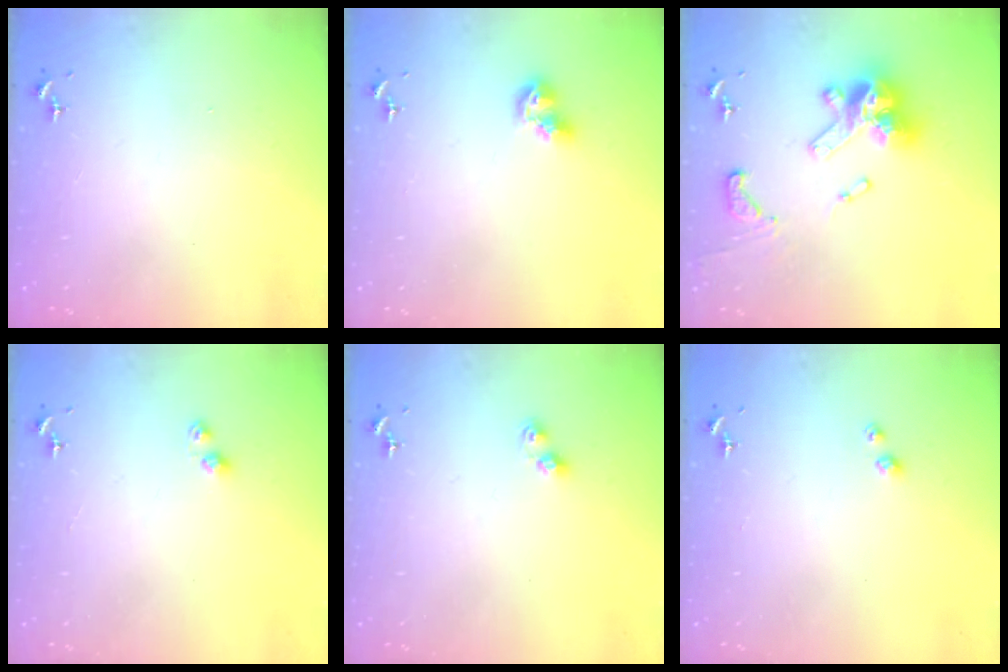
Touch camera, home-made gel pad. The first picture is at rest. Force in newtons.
{"total": 9.8, "press": 9.7, "slide": 1.2}
{"total": 19.0, "press": 18.9, "slide": 1.8}
{"total": 3.2, "press": 3.2, "slide": 0.4}
{"total": 4.9, "press": 4.9, "slide": 0.6}
{"total": 3.1, "press": 3.0, "slide": 0.3}